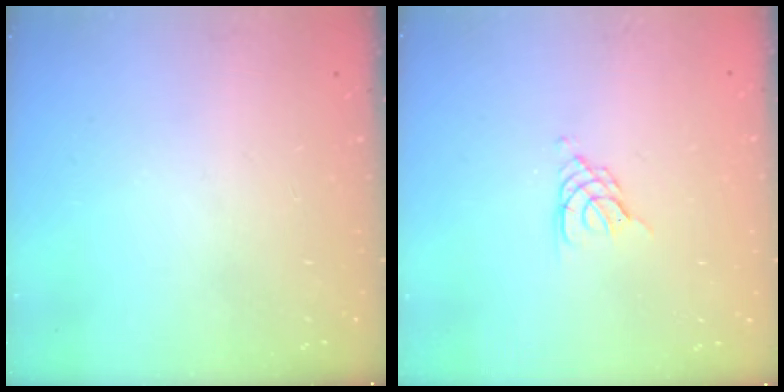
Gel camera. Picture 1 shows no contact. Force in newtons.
{"total": 3.9, "press": 3.8, "slide": 0.7}